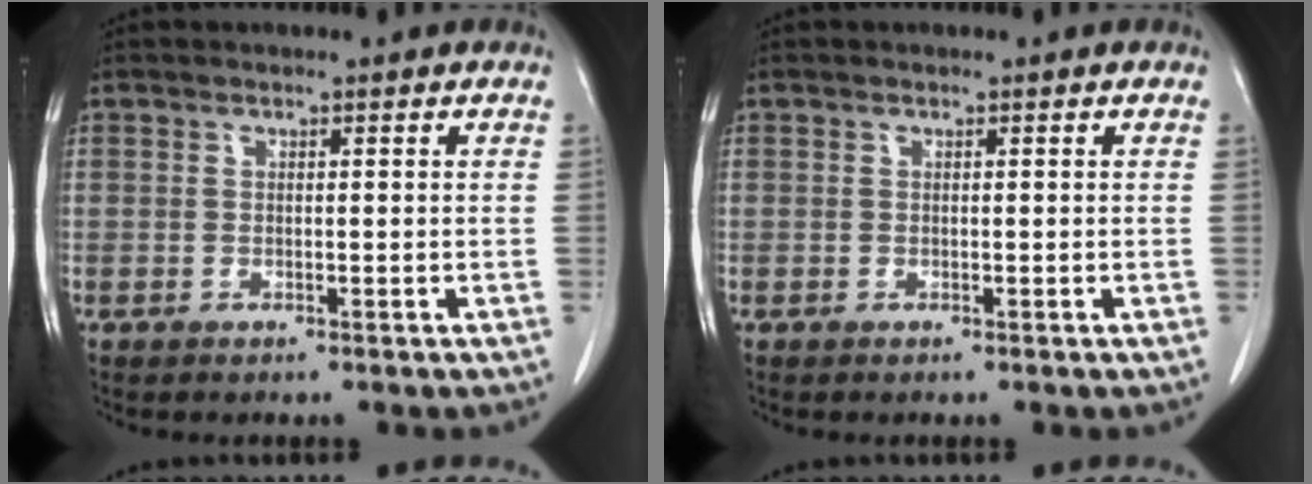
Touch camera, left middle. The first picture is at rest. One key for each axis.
{"total": 0.0}